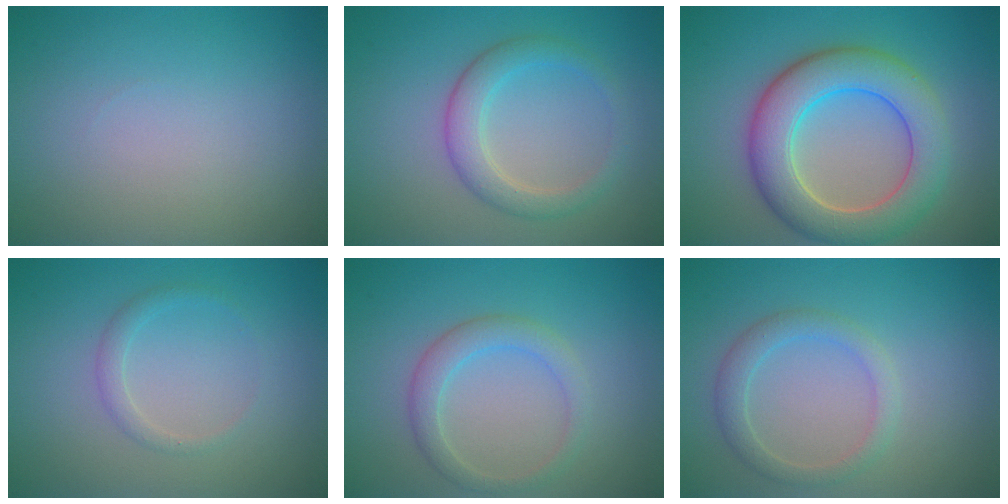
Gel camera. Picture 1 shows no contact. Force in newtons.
{"total": 3.1, "press": 3.1, "slide": 0.2}
{"total": 7.9, "press": 7.9, "slide": 0.3}
{"total": 1.2, "press": 1.2, "slide": 0.0}
{"total": 2.6, "press": 2.5, "slide": 0.2}
{"total": 2.3, "press": 2.3, "slide": 0.0}